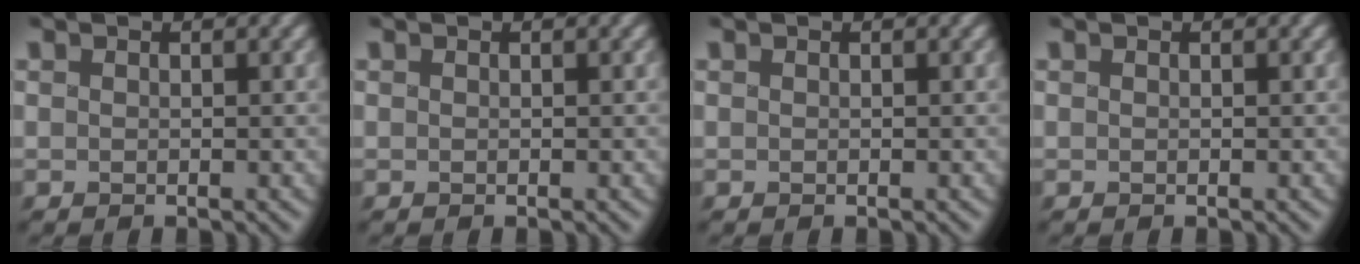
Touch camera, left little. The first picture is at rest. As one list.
[{"total": 0.0}, {"total": 0.0}, {"total": 0.0}]